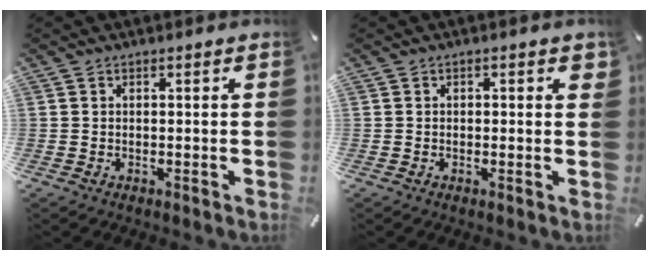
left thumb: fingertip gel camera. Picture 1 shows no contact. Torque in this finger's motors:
{"motor_torque": [0.19, -0.36, 0.04, 0.12, -0.01]}